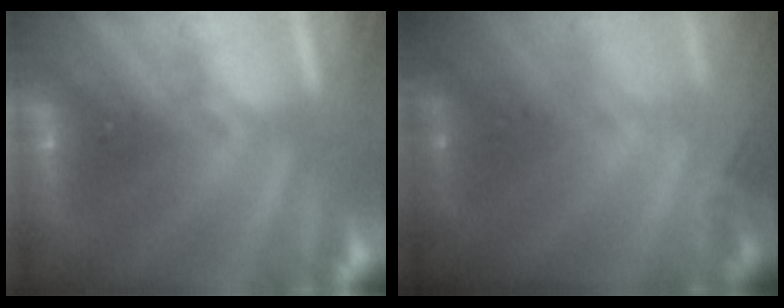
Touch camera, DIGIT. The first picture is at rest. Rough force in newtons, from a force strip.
{"total": 2.3}